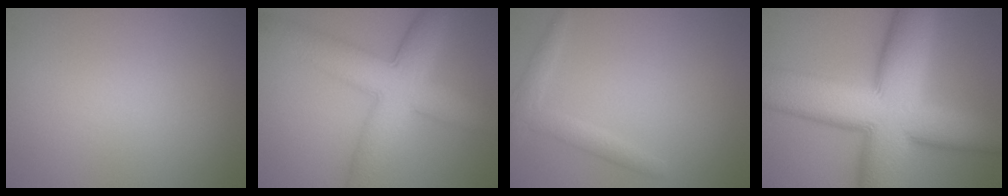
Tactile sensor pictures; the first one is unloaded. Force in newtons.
{"total": 8.3, "press": 8.3, "slide": 0.2}
{"total": 1.9, "press": 1.9, "slide": 0.1}
{"total": 15.9, "press": 15.8, "slide": 0.5}